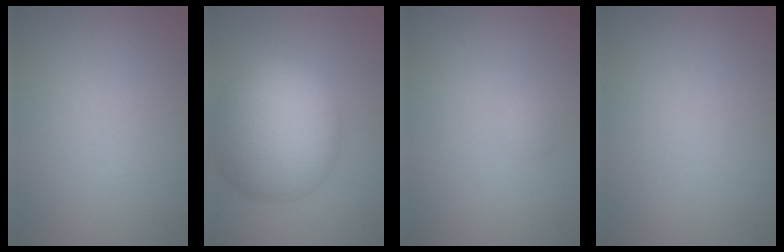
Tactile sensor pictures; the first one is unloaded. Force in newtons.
{"total": 11.0, "press": 11.0, "slide": 0.4}
{"total": 0.5, "press": 0.5, "slide": 0.0}
{"total": 0.0}